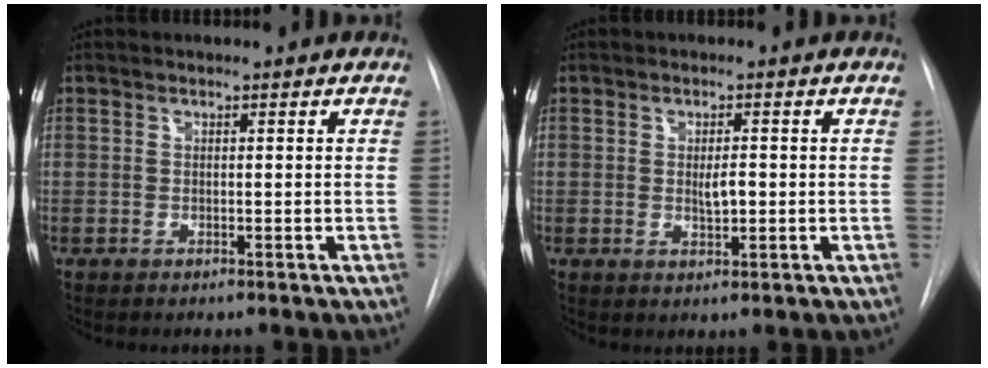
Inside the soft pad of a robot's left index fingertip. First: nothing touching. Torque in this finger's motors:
{"motor_torque": [0.11, -0.03, 0.04, 0.03]}